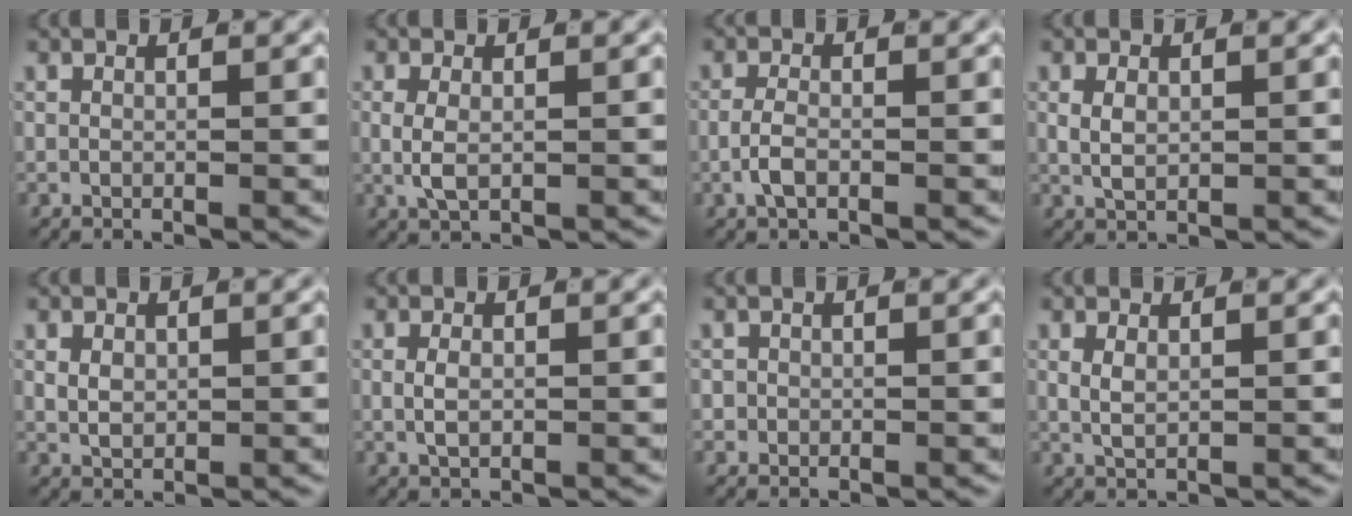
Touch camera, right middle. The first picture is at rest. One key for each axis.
{"total": 1.9, "fx": 0.0, "fy": 0.9, "fz": 1.7, "tx": -0.041, "ty": -0.009, "tz": 0.008}
{"total": 1.7, "fx": -0.7, "fy": 0.6, "fz": 1.4, "tx": -0.032, "ty": -0.003, "tz": -0.013}
{"total": 1.9, "fx": 0.3, "fy": 1.2, "fz": 1.5, "tx": -0.034, "ty": -0.008, "tz": 0.015}
{"total": 1.4, "fx": 0.3, "fy": 1.0, "fz": 1.0, "tx": -0.024, "ty": -0.010, "tz": 0.016}
{"total": 1.3, "fx": 0.0, "fy": 0.6, "fz": 1.2, "tx": -0.022, "ty": -0.004, "tz": 0.004}
{"total": 0.9, "fx": -0.2, "fy": 0.9, "fz": 0.1, "tx": -0.002, "ty": -0.001, "tz": -0.004}
{"total": 1.4, "fx": 0.4, "fy": 0.6, "fz": 1.2, "tx": -0.028, "ty": -0.009, "tz": 0.017}